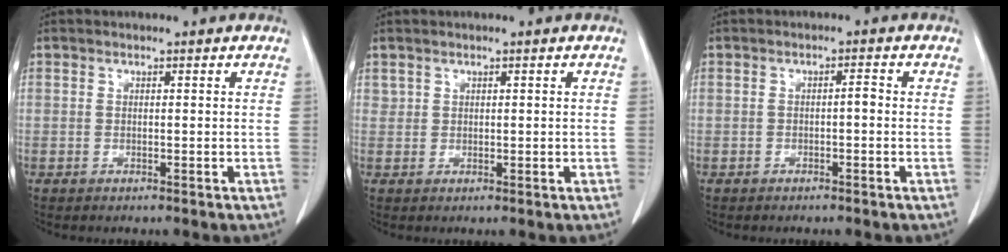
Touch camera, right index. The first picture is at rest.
{"total": 0.6, "force": [0.5, 0.2, 0.0], "torque": [0.007, 0.002, 0.011]}
{"total": 1.3, "force": [-0.3, 0.3, 1.2], "torque": [-0.020, 0.004, -0.005]}